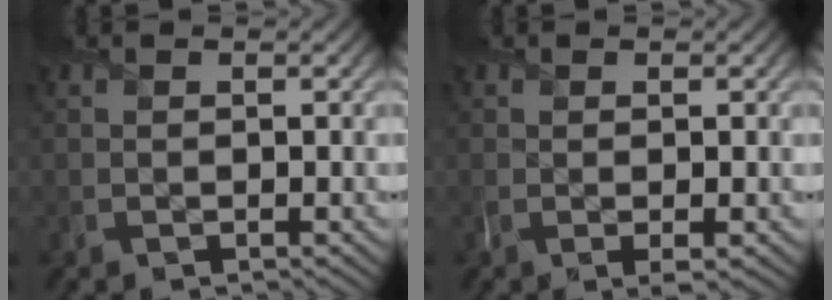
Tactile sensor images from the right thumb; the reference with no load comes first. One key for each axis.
{"total": 1.0, "fx": -0.3, "fy": 0.1, "fz": 0.9, "tx": -0.020, "ty": -0.004, "tz": -0.006}